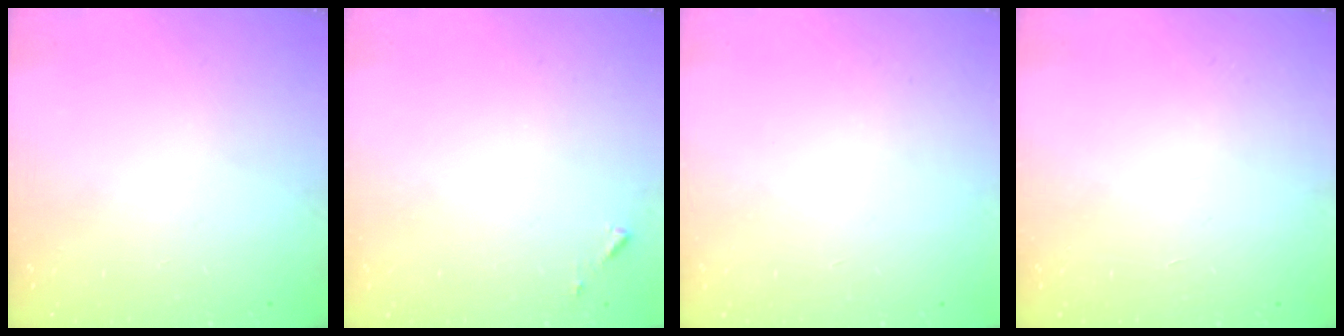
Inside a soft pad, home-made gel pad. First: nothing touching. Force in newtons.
{"total": 4.5, "press": 4.4, "slide": 0.4}
{"total": 1.5, "press": 1.5, "slide": 0.1}
{"total": 1.7, "press": 1.7, "slide": 0.1}